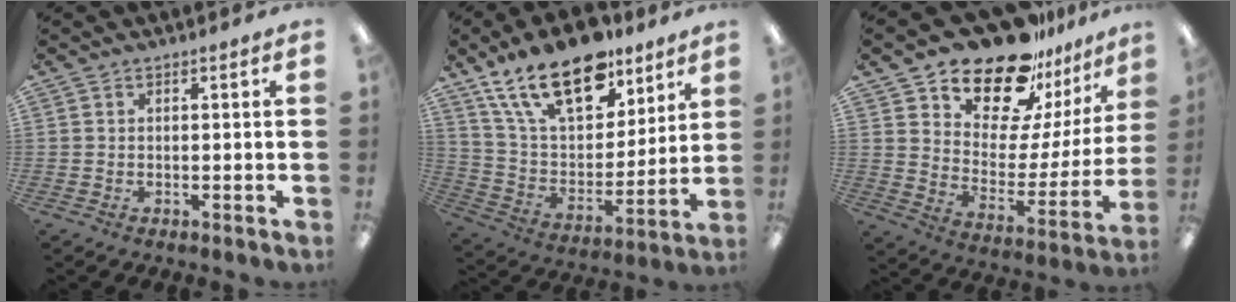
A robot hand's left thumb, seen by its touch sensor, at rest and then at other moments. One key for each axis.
{"total": 22.0, "fx": 14.7, "fy": 10.6, "fz": 12.5, "tx": -0.236, "ty": -0.069, "tz": 0.261}
{"total": 20.4, "fx": 17.2, "fy": 8.4, "fz": 7.0, "tx": -0.129, "ty": -0.132, "tz": 0.304}